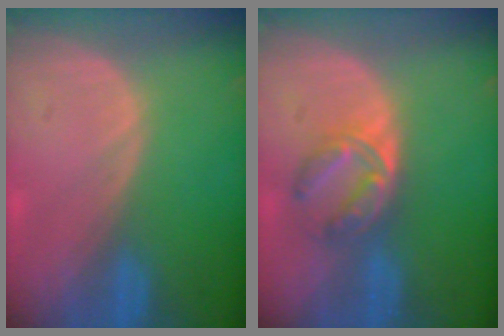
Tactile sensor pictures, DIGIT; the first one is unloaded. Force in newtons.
{"total": 5.7, "press": 5.4, "slide": 1.6}